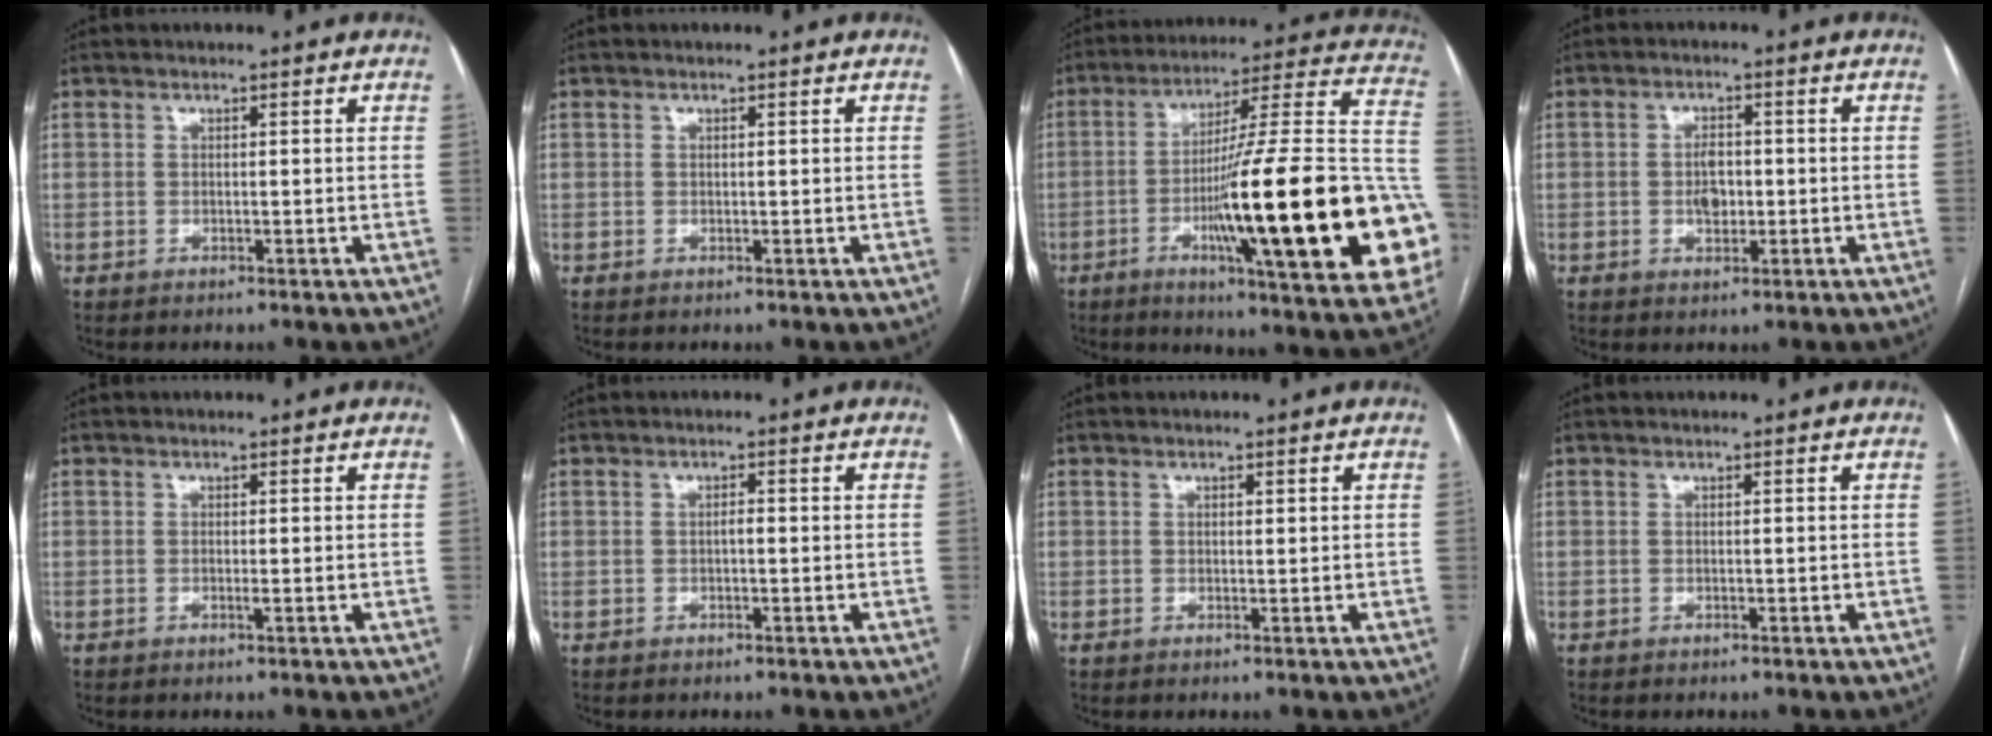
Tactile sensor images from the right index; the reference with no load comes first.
{"total": 0.0}
{"total": 31.2, "force": [-7.3, 2.4, 30.3], "torque": [-0.357, -0.007, -0.118]}
{"total": 3.4, "force": [-0.4, 2.0, 2.8], "torque": [-0.048, 0.003, -0.005]}
{"total": 0.6, "force": [-0.1, 0.0, 0.5], "torque": [-0.011, -0.001, -0.003]}
{"total": 0.9, "force": [-0.1, 0.3, 0.8], "torque": [-0.013, 0.003, -0.003]}
{"total": 0.7, "force": [0.3, 0.4, 0.4], "torque": [-0.004, 0.000, 0.003]}
{"total": 0.0}